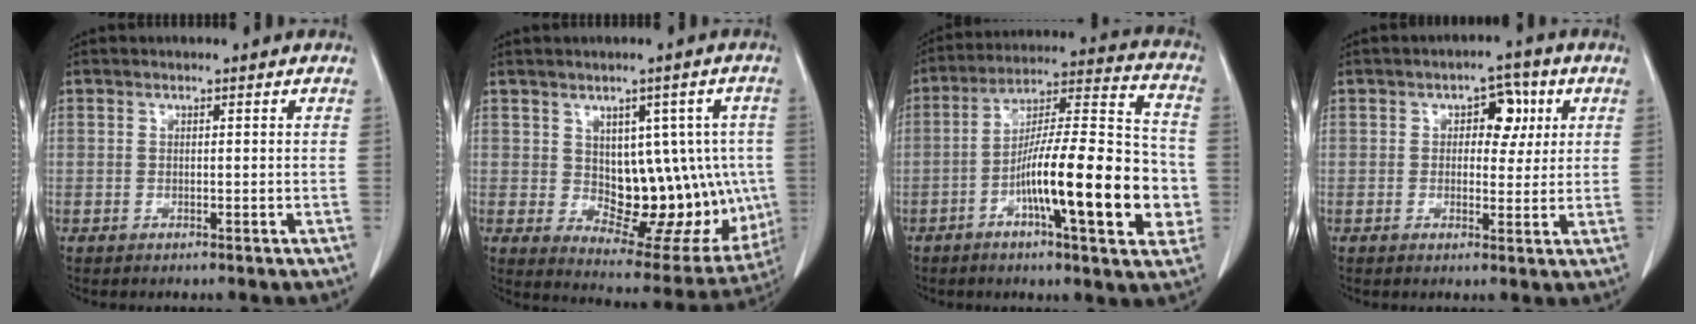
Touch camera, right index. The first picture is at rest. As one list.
[{"total": 15.3, "force": [0.3, 8.0, 13.0], "torque": [-0.147, 0.010, 0.033]}, {"total": 19.8, "force": [-5.1, 3.4, 18.8], "torque": [-0.291, 0.014, -0.076]}, {"total": 4.9, "force": [1.5, 2.9, 3.6], "torque": [-0.044, 0.014, 0.019]}]